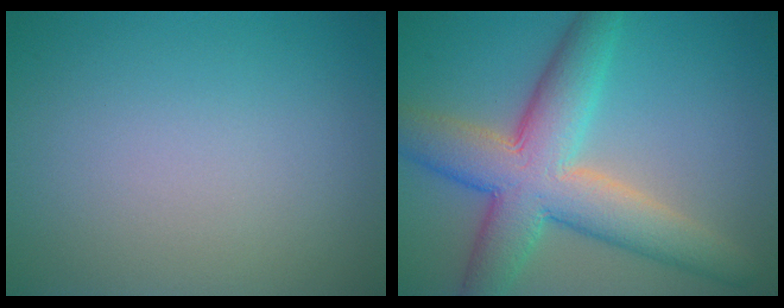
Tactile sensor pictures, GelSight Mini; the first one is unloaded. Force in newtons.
{"total": 9.2, "press": 9.2, "slide": 0.8}